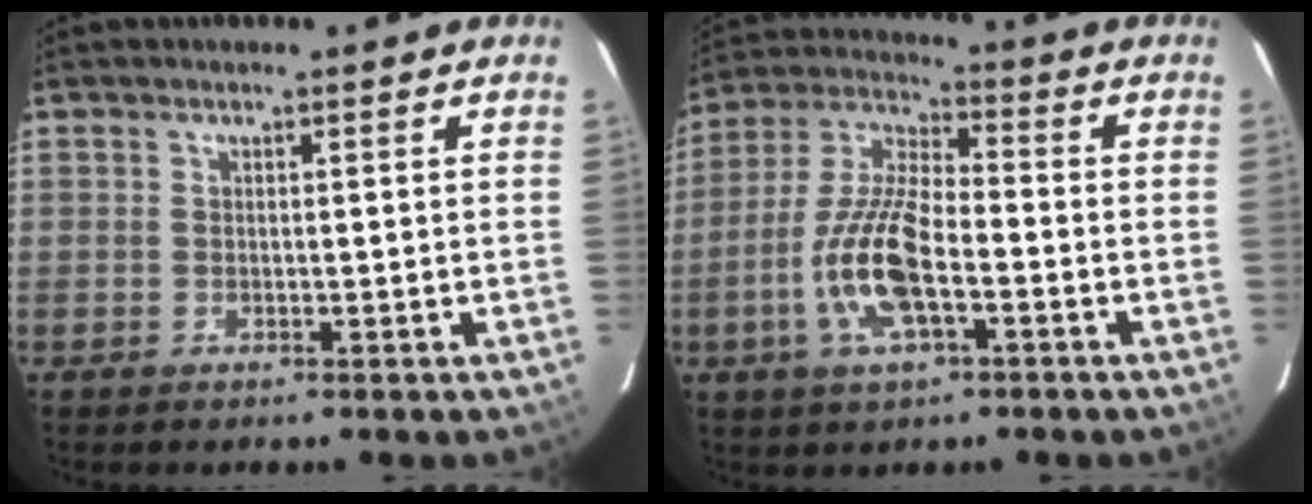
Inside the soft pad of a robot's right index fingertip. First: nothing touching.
{"total": 13.8, "force": [-4.5, 4.8, 12.1], "torque": [-0.259, -0.002, -0.089]}